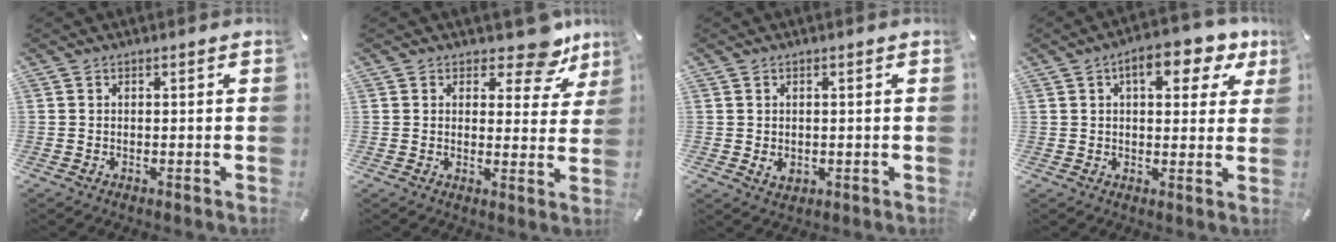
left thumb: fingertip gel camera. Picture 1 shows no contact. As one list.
[{"total": 9.7, "force": [7.0, 4.3, 5.2], "torque": [-0.050, -0.049, 0.116]}, {"total": 2.0, "force": [0.0, 1.7, 1.0], "torque": [-0.010, -0.001, -0.002]}, {"total": 9.3, "force": [4.4, 4.7, 6.8], "torque": [-0.087, -0.011, 0.067]}]